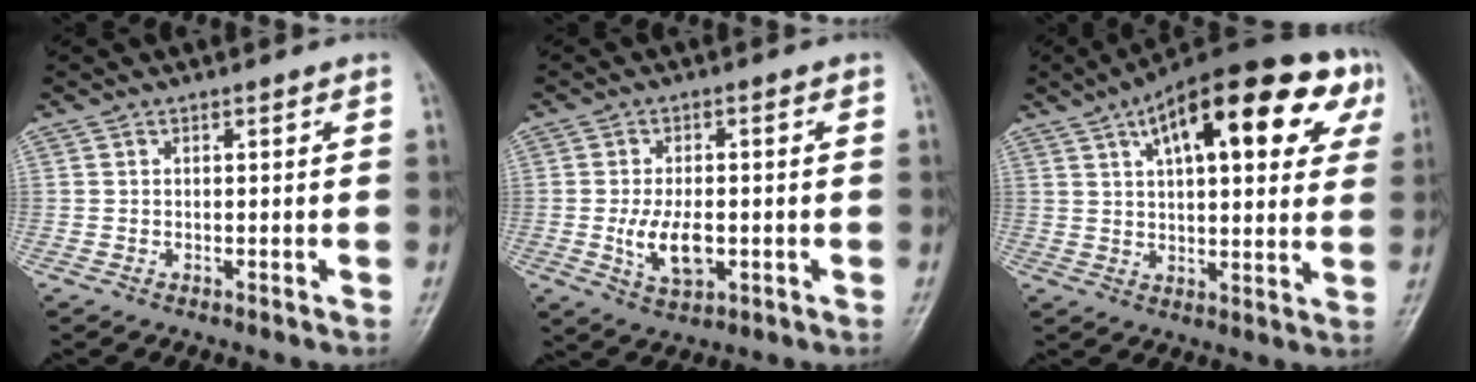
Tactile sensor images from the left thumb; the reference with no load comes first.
{"total": 7.2, "force": [-1.3, 3.8, 6.0], "torque": [-0.109, -0.003, -0.017]}
{"total": 24.5, "force": [10.2, 9.9, 19.9], "torque": [-0.261, 0.022, 0.141]}